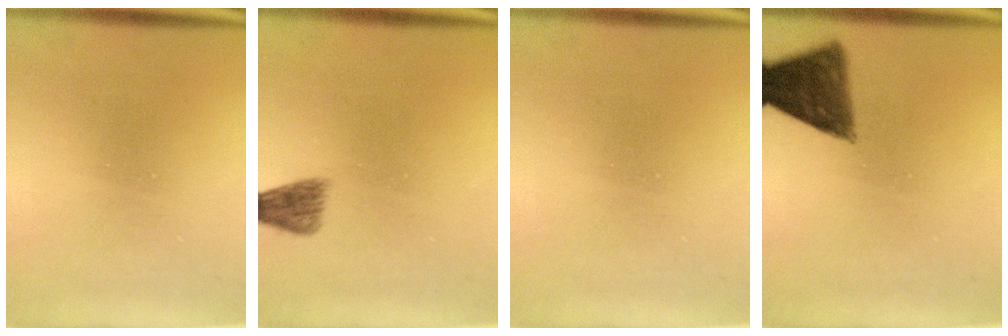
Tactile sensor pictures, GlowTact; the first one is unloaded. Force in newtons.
{"total": 2.1}
{"total": 0.0}
{"total": 8.2}